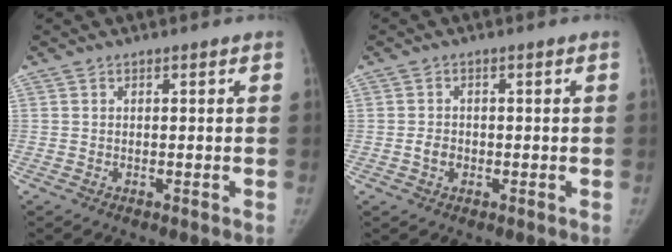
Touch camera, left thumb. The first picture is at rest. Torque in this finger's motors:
{"motor_torque": [-0.32, 0.25, 0.52, -0.42, 0.12]}